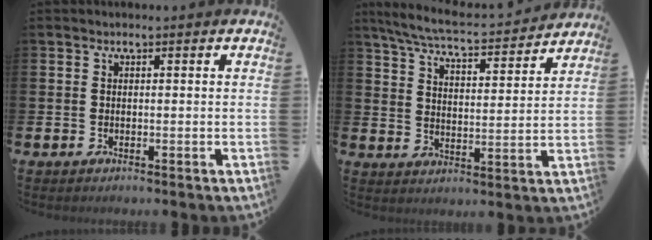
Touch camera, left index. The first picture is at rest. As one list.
[{"total": 6.5, "force": [6.1, 0.7, 2.3], "torque": [-0.073, -0.041, 0.102]}]